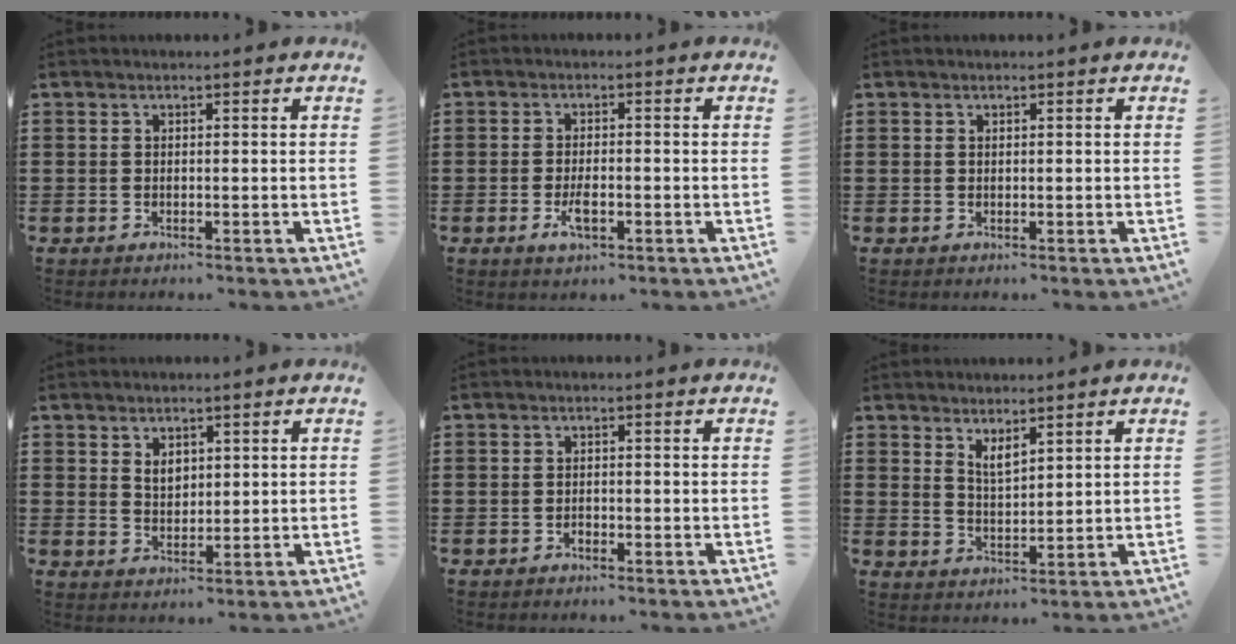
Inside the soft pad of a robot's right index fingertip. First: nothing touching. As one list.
[{"total": 3.1, "force": [-1.1, 1.1, 2.7], "torque": [-0.053, -0.001, -0.022]}, {"total": 0.0}, {"total": 2.5, "force": [1.5, 1.7, 1.2], "torque": [-0.029, 0.004, 0.028]}, {"total": 0.8, "force": [-0.5, 0.4, 0.3], "torque": [-0.008, -0.002, -0.010]}, {"total": 2.5, "force": [2.1, 0.6, 1.2], "torque": [-0.027, 0.001, 0.039]}]